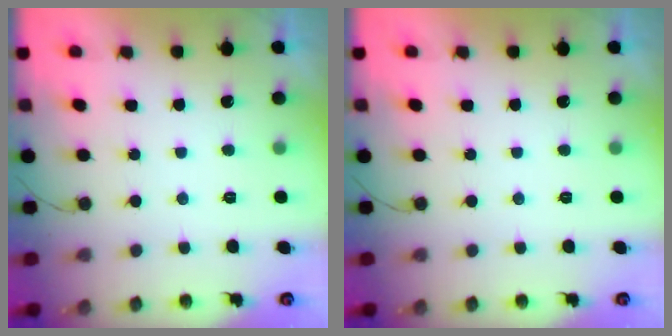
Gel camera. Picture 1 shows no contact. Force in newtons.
{"total": 0.0}